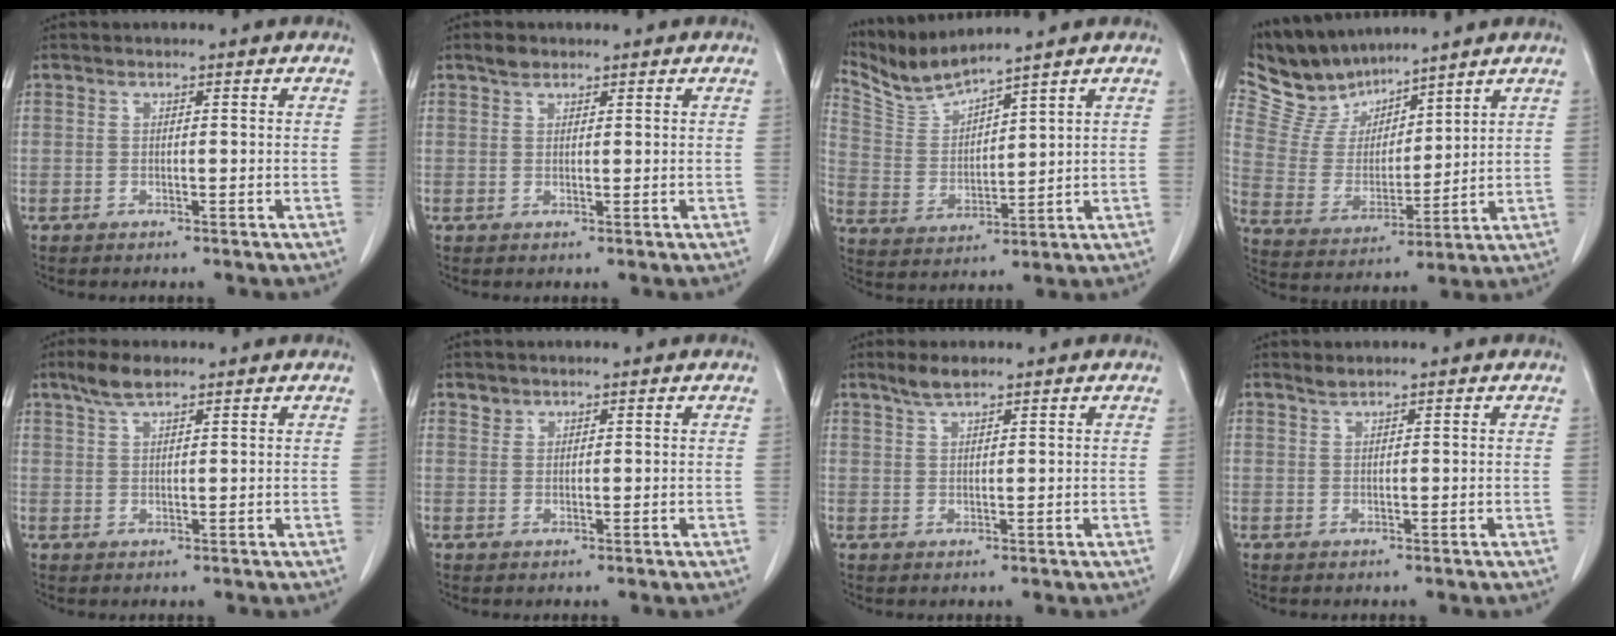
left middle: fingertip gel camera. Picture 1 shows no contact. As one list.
[{"total": 1.6, "force": [1.3, 0.8, 0.5], "torque": [-0.015, 0.003, 0.021]}, {"total": 6.8, "force": [6.6, -1.1, 1.1], "torque": [-0.042, -0.003, 0.151]}, {"total": 10.3, "force": [9.6, 3.1, 2.0], "torque": [-0.056, 0.012, 0.204]}, {"total": 3.8, "force": [2.9, 0.9, 2.3], "torque": [-0.055, 0.007, 0.057]}, {"total": 1.1, "force": [1.0, 0.6, -0.1], "torque": [0.010, 0.000, 0.014]}, {"total": 2.6, "force": [2.2, 0.4, 1.4], "torque": [-0.034, 0.004, 0.043]}, {"total": 0.9, "force": [0.9, -0.1, 0.1], "torque": [-0.008, 0.001, 0.020]}]